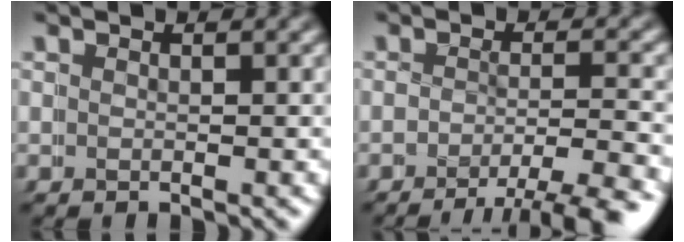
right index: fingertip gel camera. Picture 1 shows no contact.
{"total": 5.7, "force": [-4.0, 1.5, 3.7], "torque": [-0.055, -0.016, -0.060]}